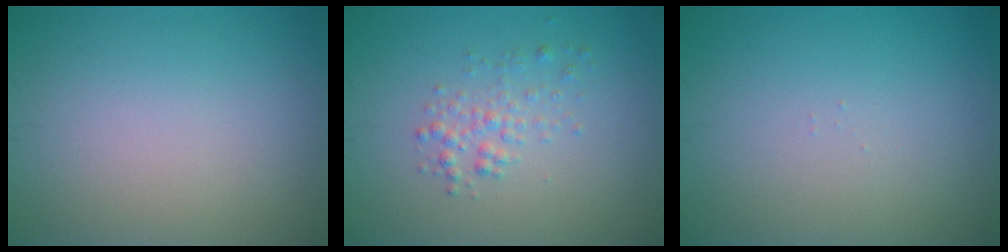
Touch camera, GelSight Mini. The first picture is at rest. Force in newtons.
{"total": 1.8, "press": 1.8, "slide": 0.1}
{"total": 0.0}